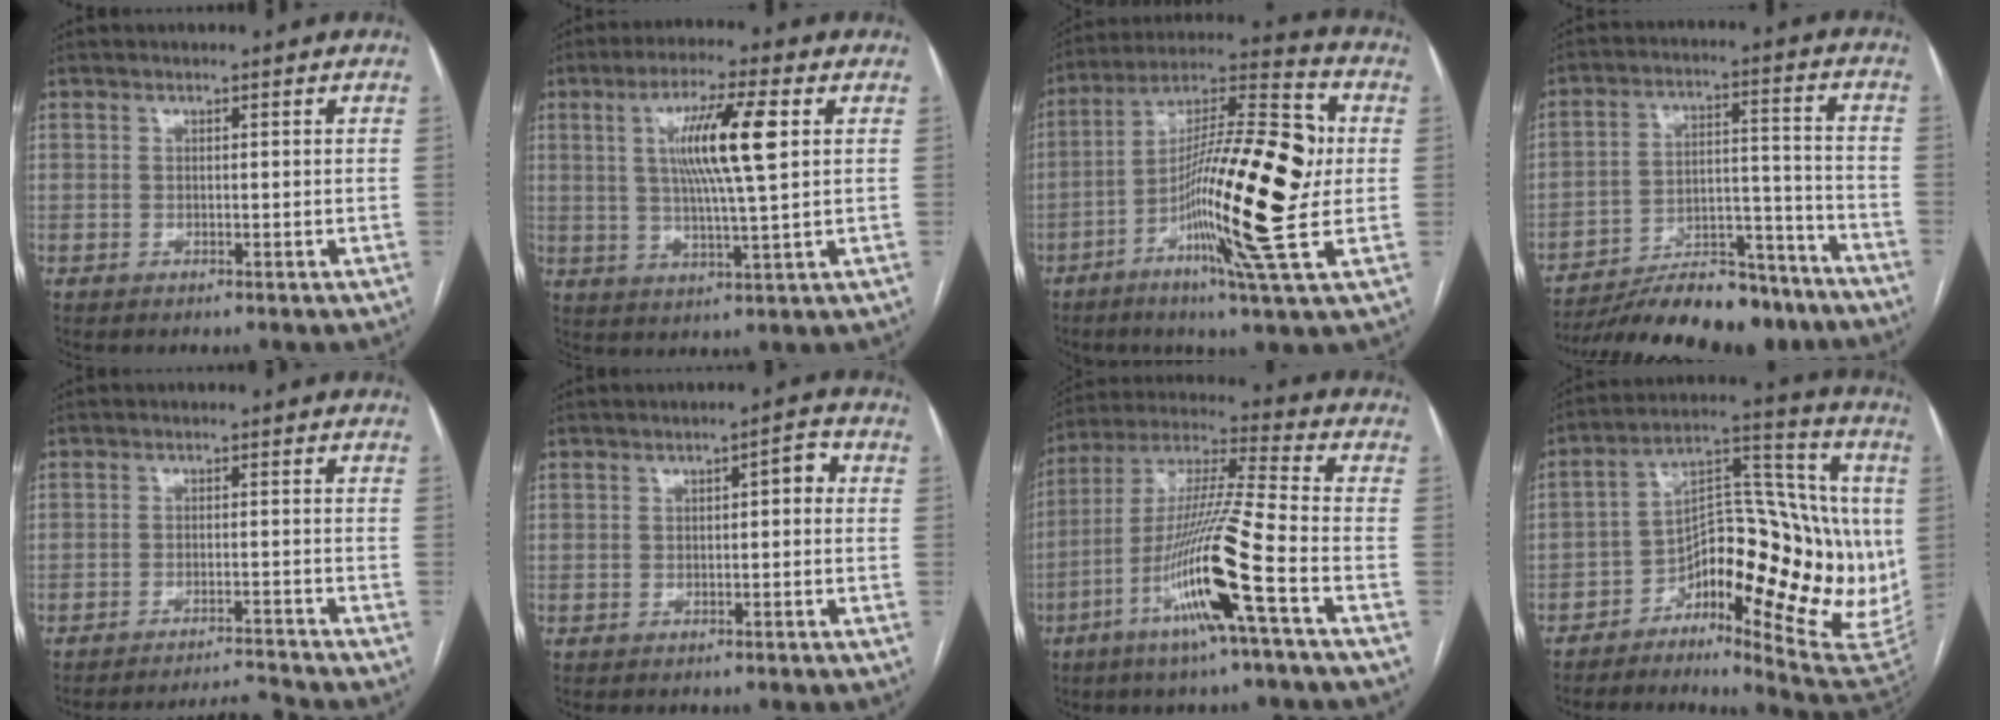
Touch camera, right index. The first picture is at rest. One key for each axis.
{"total": 10.7, "fx": 2.6, "fy": 0.2, "fz": 10.4, "tx": -0.190, "ty": 0.005, "tz": 0.046}
{"total": 21.9, "fx": -2.0, "fy": 1.8, "fz": 21.8, "tx": -0.370, "ty": 0.009, "tz": -0.041}
{"total": 21.0, "fx": -18.5, "fy": 4.8, "fz": 8.6, "tx": -0.119, "ty": 0.018, "tz": -0.283}
{"total": 6.1, "fx": -5.3, "fy": -2.9, "fz": -0.8, "tx": 0.010, "ty": 0.002, "tz": -0.089}
{"total": 2.5, "fx": 0.1, "fy": 0.8, "fz": 2.3, "tx": -0.029, "ty": 0.015, "tz": -0.001}
{"total": 16.6, "fx": -6.9, "fy": -0.9, "fz": 15.1, "tx": -0.301, "ty": -0.010, "tz": -0.132}
{"total": 19.2, "fx": -2.5, "fy": 8.3, "fz": 17.1, "tx": -0.227, "ty": 0.041, "tz": -0.037}